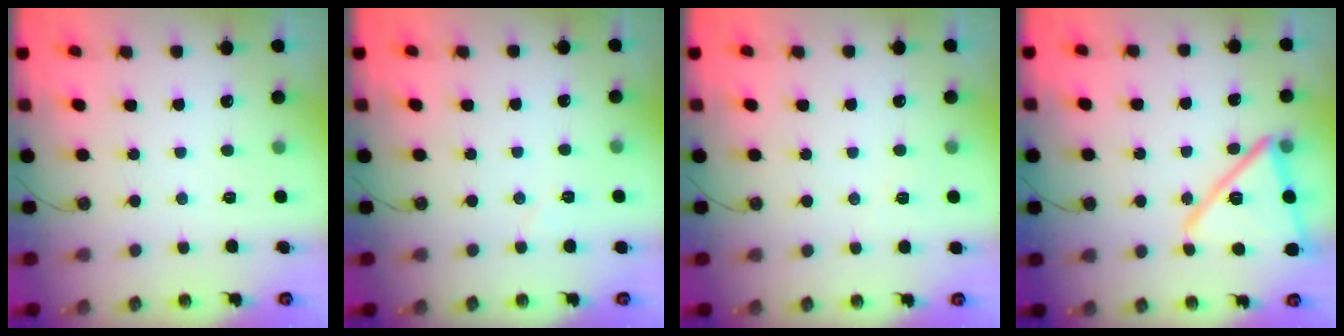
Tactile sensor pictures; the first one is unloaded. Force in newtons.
{"total": 3.0, "press": 2.8, "slide": 1.0}
{"total": 4.2, "press": 4.1, "slide": 0.5}
{"total": 17.7, "press": 17.7, "slide": 0.9}